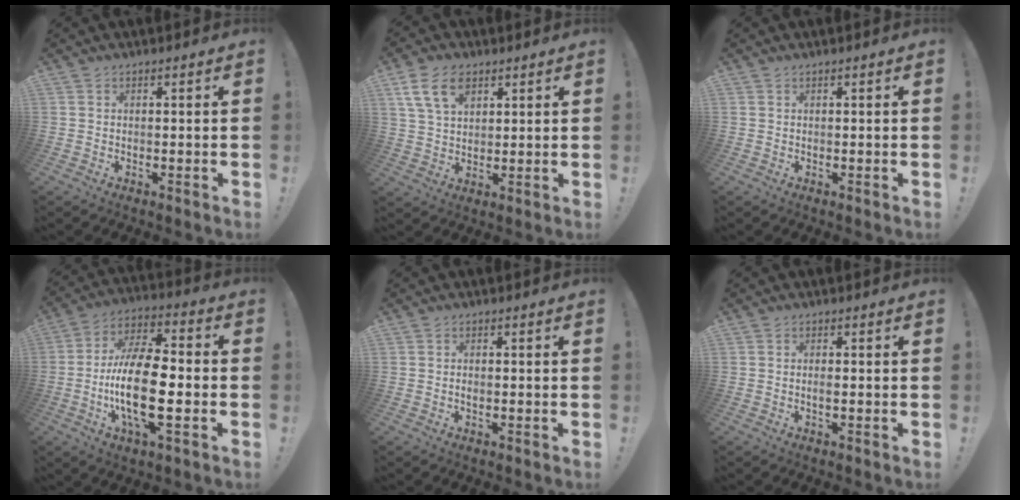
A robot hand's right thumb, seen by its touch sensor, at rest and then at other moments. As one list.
[{"total": 11.1, "force": [5.6, 6.9, 6.7], "torque": [-0.118, -0.012, 0.105]}, {"total": 0.0}, {"total": 19.7, "force": [-3.7, 8.0, 17.6], "torque": [-0.333, 0.000, -0.064]}, {"total": 1.0, "force": [-0.1, 0.4, 0.9], "torque": [-0.017, 0.003, -0.003]}, {"total": 1.4, "force": [-0.3, 0.3, 1.3], "torque": [-0.023, 0.002, -0.005]}]